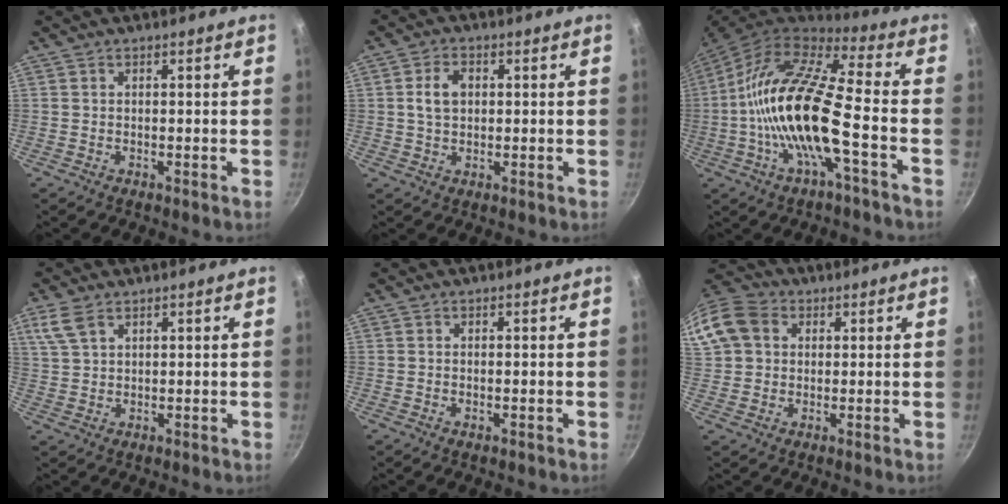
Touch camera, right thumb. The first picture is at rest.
{"total": 5.1, "force": [0.8, 3.6, 3.6], "torque": [-0.054, 0.007, 0.011]}
{"total": 19.7, "force": [-4.2, 5.8, 18.4], "torque": [-0.346, 0.040, -0.097]}
{"total": 4.7, "force": [2.8, 2.5, 2.8], "torque": [-0.057, 0.000, 0.061]}
{"total": 0.6, "force": [-0.1, 0.3, 0.5], "torque": [-0.009, 0.001, -0.002]}
{"total": 16.0, "force": [4.4, 13.1, 8.2], "torque": [-0.185, 0.036, 0.069]}